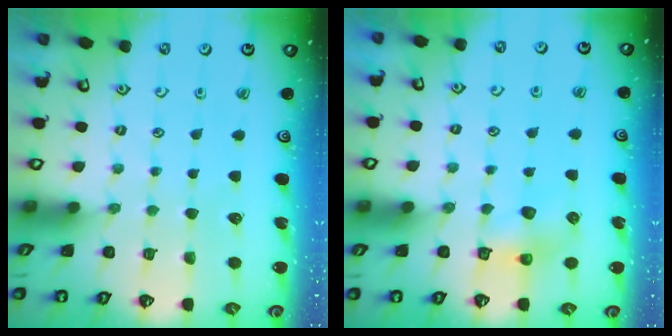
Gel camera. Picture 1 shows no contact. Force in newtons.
{"total": 6.8, "press": 6.8, "slide": 0.3}